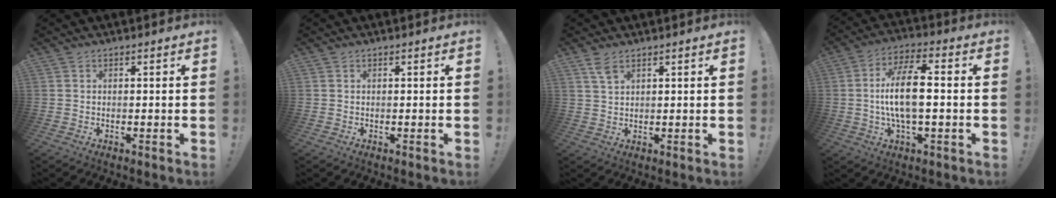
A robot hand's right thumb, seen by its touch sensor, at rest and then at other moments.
{"total": 0.0}
{"total": 3.9, "force": [2.6, 1.4, 2.6], "torque": [-0.040, -0.014, 0.045]}
{"total": 12.8, "force": [-0.4, 4.7, 11.9], "torque": [-0.216, 0.003, -0.013]}